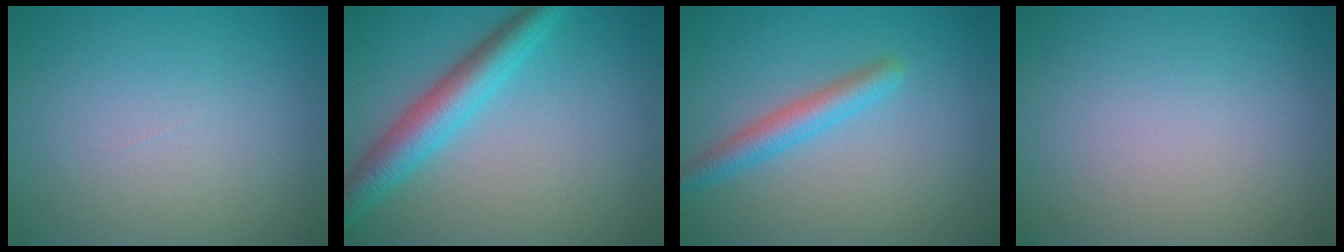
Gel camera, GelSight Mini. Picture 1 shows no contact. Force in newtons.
{"total": 5.0, "press": 5.0, "slide": 0.1}
{"total": 2.8, "press": 2.8, "slide": 0.2}
{"total": 0.0}